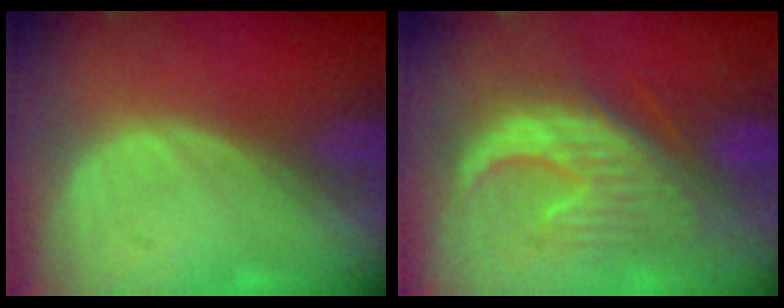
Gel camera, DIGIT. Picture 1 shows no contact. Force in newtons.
{"total": 10.0, "press": 9.8, "slide": 1.9}